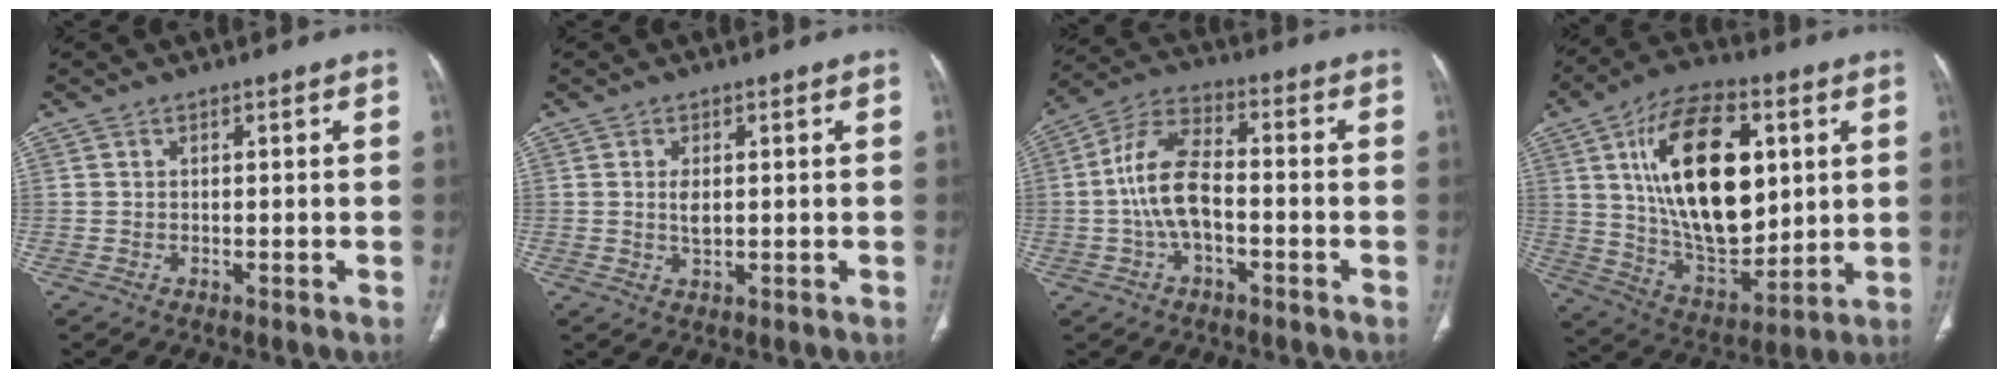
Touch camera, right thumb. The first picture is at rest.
{"total": 2.2, "force": [0.5, 1.0, 1.9], "torque": [-0.033, -0.005, 0.011]}
{"total": 10.8, "force": [-1.8, 5.8, 8.9], "torque": [-0.175, 0.039, -0.041]}
{"total": 25.3, "force": [6.2, 13.5, 20.5], "torque": [-0.316, -0.026, 0.110]}